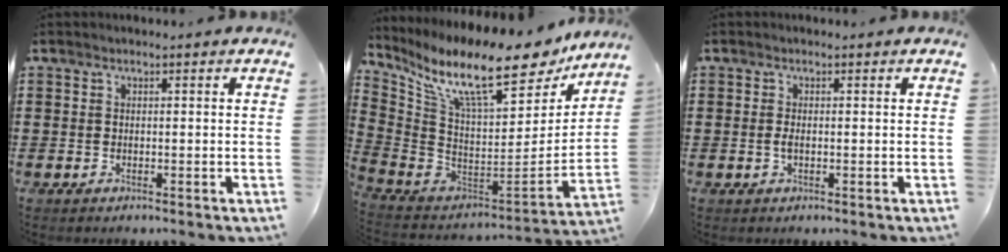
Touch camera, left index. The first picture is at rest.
{"total": 15.3, "force": [10.8, 3.4, 10.3], "torque": [-0.209, -0.076, 0.182]}
{"total": 1.2, "force": [-0.1, 0.4, 1.1], "torque": [-0.029, -0.005, -0.004]}